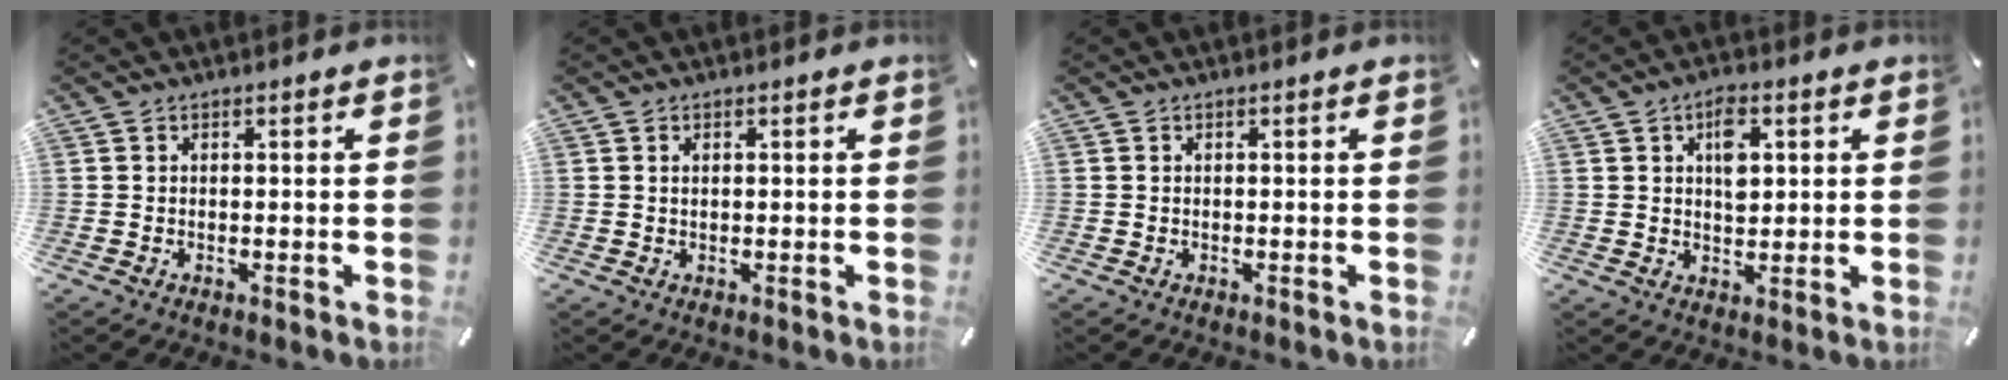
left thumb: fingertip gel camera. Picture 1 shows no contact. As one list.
[{"total": 0.8, "force": [0.2, 0.4, 0.7], "torque": [-0.014, 0.002, 0.003]}, {"total": 0.0}, {"total": 6.2, "force": [1.9, 3.8, 4.6], "torque": [-0.057, -0.007, 0.025]}]